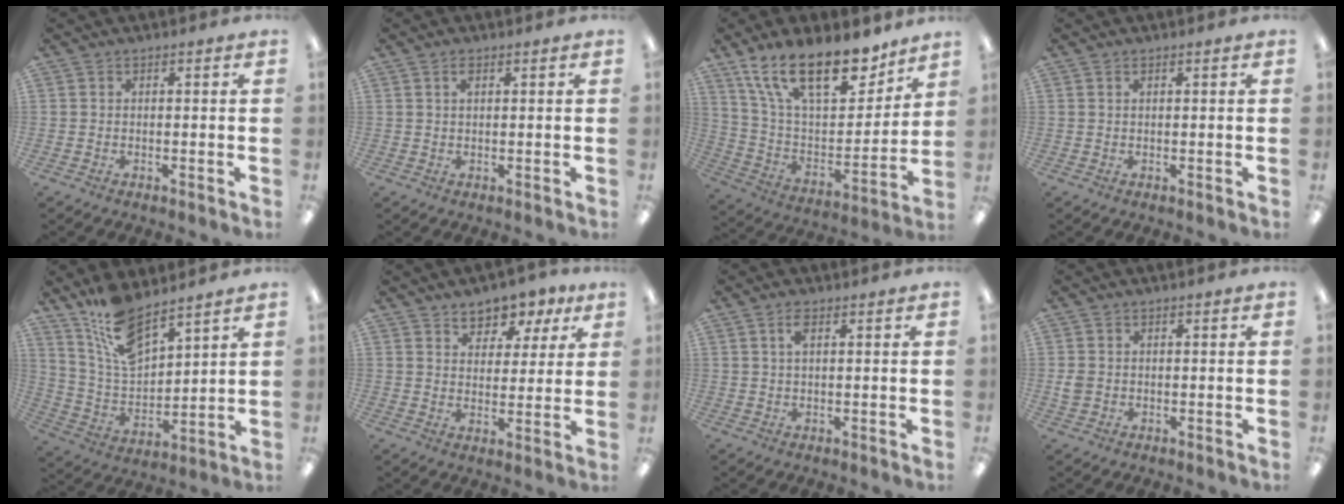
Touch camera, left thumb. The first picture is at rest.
{"total": 1.6, "force": [0.9, 0.8, 1.1], "torque": [-0.024, 0.003, 0.015]}
{"total": 22.5, "force": [15.4, 9.5, 13.3], "torque": [-0.224, -0.090, 0.272]}
{"total": 0.6, "force": [0.4, 0.3, 0.4], "torque": [-0.008, 0.003, 0.007]}
{"total": 12.8, "force": [10.2, 4.5, 6.2], "torque": [-0.146, -0.050, 0.193]}
{"total": 7.1, "force": [5.6, 4.2, 1.5], "torque": [-0.020, -0.038, 0.098]}
{"total": 2.7, "force": [1.3, 1.2, 2.0], "torque": [-0.037, 0.002, 0.021]}
{"total": 2.4, "force": [-0.1, 2.1, 1.2], "torque": [-0.013, 0.002, -0.003]}